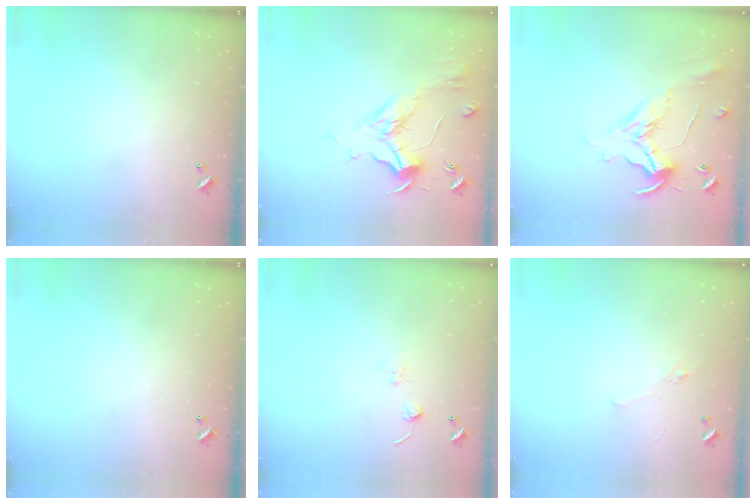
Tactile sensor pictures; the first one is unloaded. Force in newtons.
{"total": 1.0, "press": 0.2, "slide": 1.0}
{"total": 1.1, "press": 0.8, "slide": 0.8}
{"total": 0.0}
{"total": 0.0}
{"total": 0.7, "press": 0.2, "slide": 0.7}